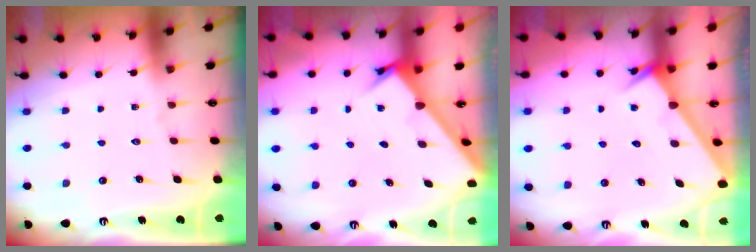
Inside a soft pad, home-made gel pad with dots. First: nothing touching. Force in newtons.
{"total": 2.6, "press": 2.6, "slide": 0.3}
{"total": 2.5, "press": 2.5, "slide": 0.0}